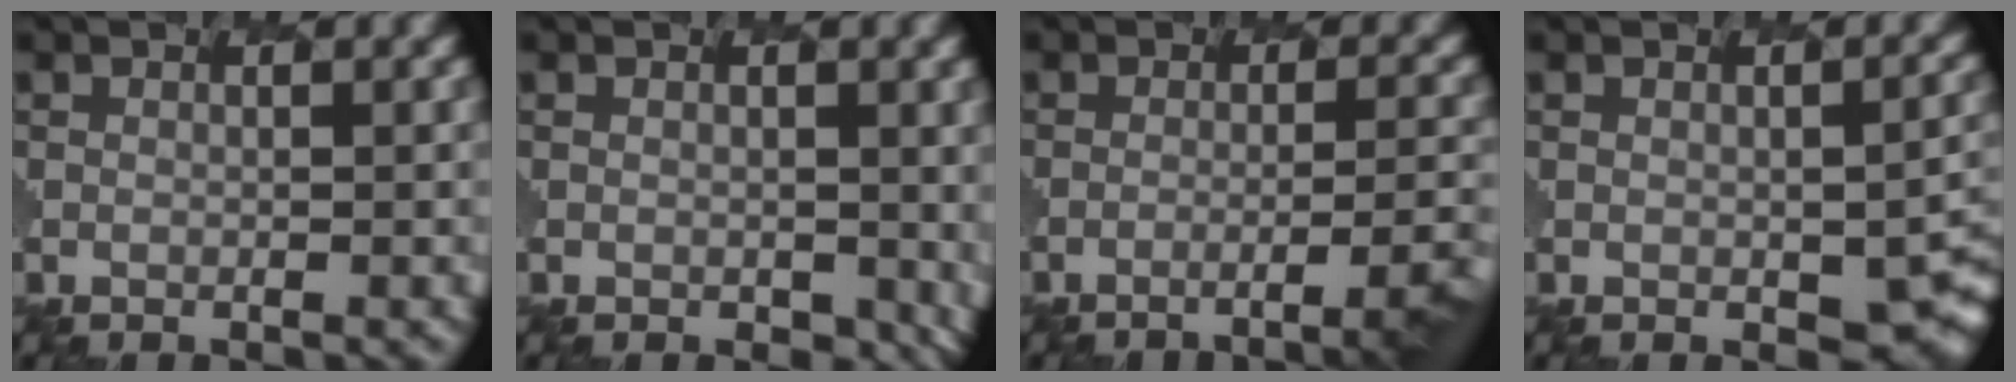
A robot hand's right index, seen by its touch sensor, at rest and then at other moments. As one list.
[{"total": 2.9, "force": [-0.5, 1.9, 2.1], "torque": [-0.029, -0.013, 0.007]}, {"total": 5.0, "force": [-3.1, 1.1, 3.8], "torque": [-0.045, 0.005, -0.036]}, {"total": 6.5, "force": [-1.9, 3.1, 5.5], "torque": [-0.072, -0.013, -0.011]}]